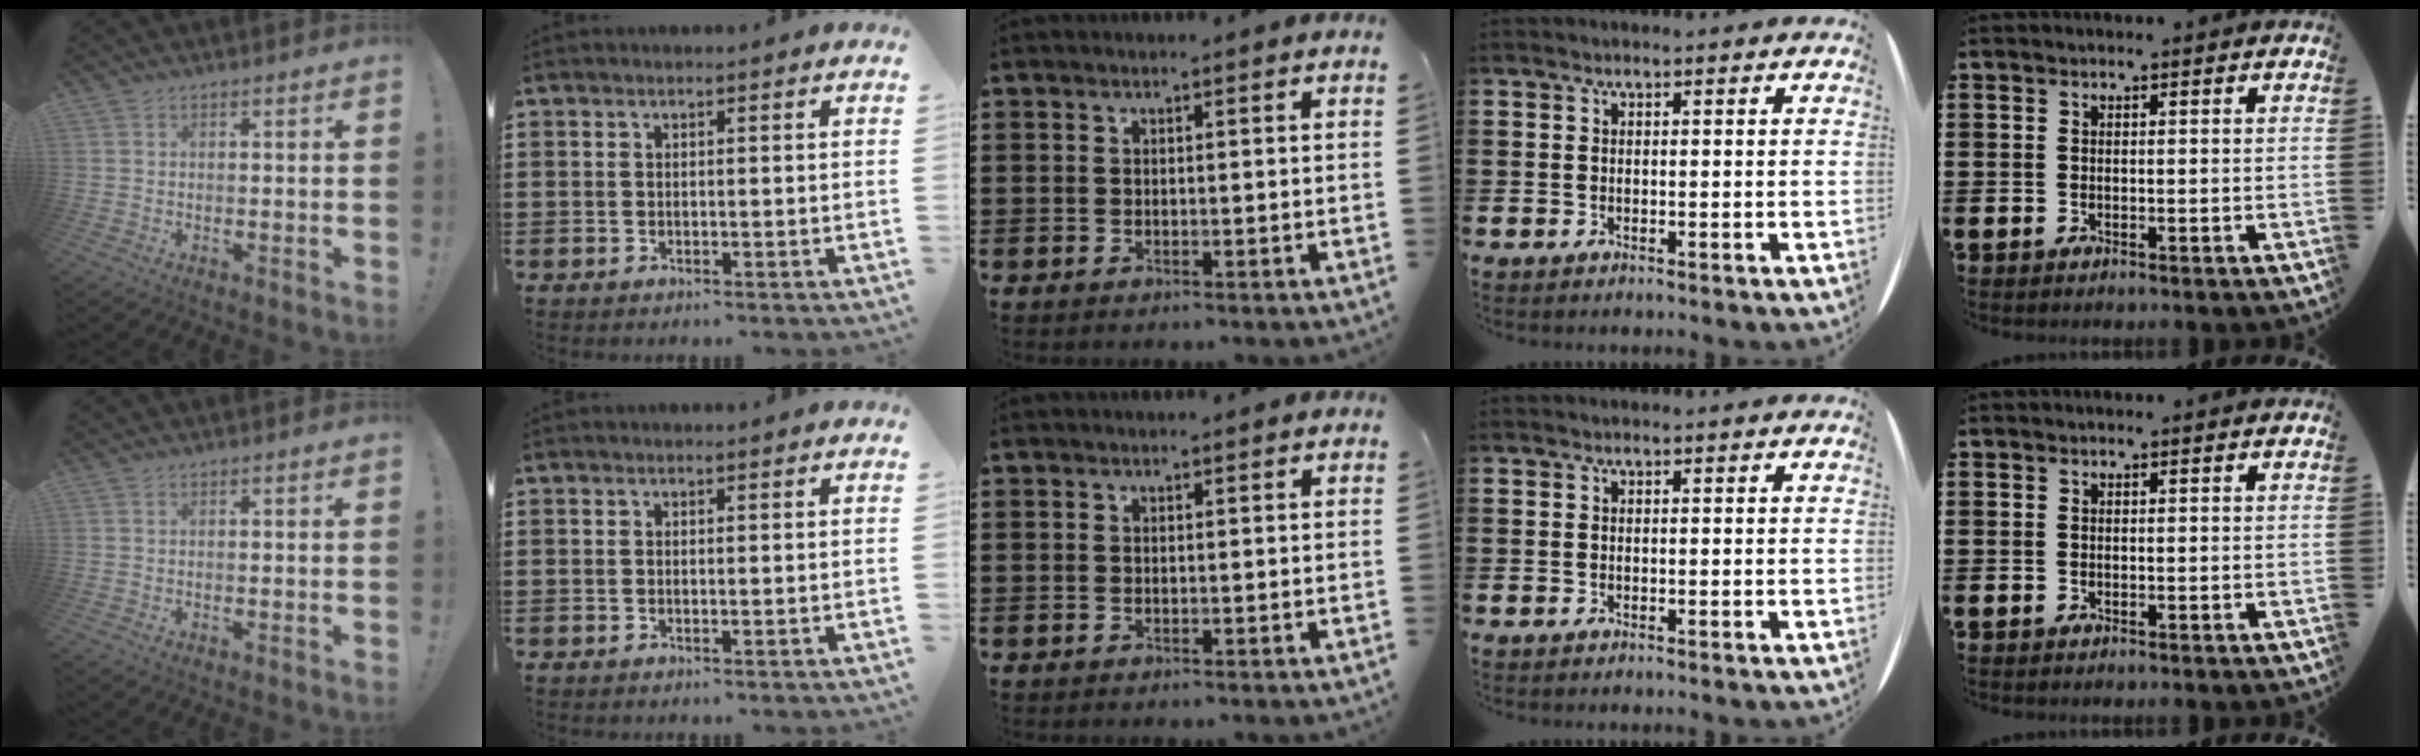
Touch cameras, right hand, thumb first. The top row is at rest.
{}